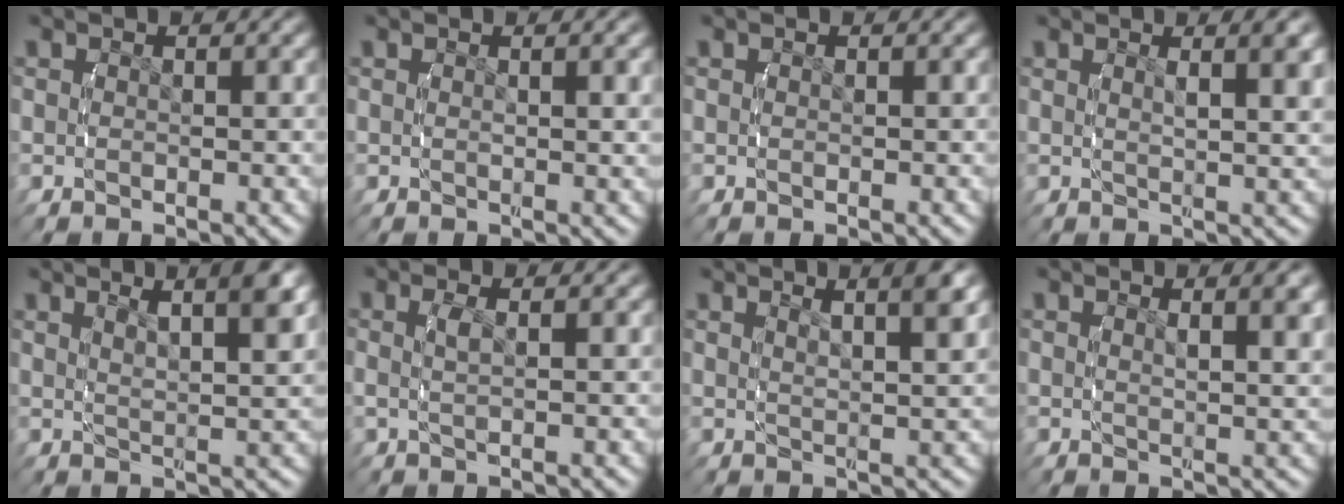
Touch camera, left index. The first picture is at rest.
{"total": 0.9, "force": [0.4, -0.3, 0.8], "torque": [-0.012, -0.003, 0.011]}
{"total": 0.0}
{"total": 3.1, "force": [1.6, 0.0, 2.7], "torque": [-0.028, 0.000, 0.032]}
{"total": 5.6, "force": [3.0, 1.2, 4.6], "torque": [-0.052, 0.008, 0.050]}
{"total": 1.4, "force": [0.4, 0.0, 1.4], "torque": [-0.031, 0.000, 0.010]}
{"total": 4.7, "force": [2.7, 0.7, 3.7], "torque": [-0.039, 0.009, 0.046]}
{"total": 2.6, "force": [1.5, -0.2, 2.2], "torque": [-0.021, -0.002, 0.030]}